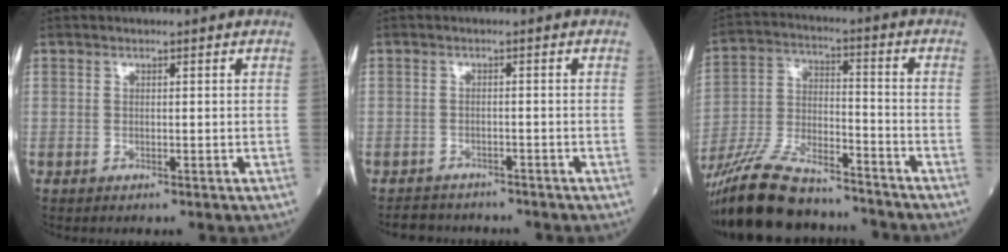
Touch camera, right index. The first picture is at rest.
{"total": 4.5, "force": [-4.2, 1.6, 0.4], "torque": [-0.006, -0.004, -0.062]}
{"total": 19.5, "force": [-17.2, 4.1, 8.2], "torque": [-0.187, -0.015, -0.299]}